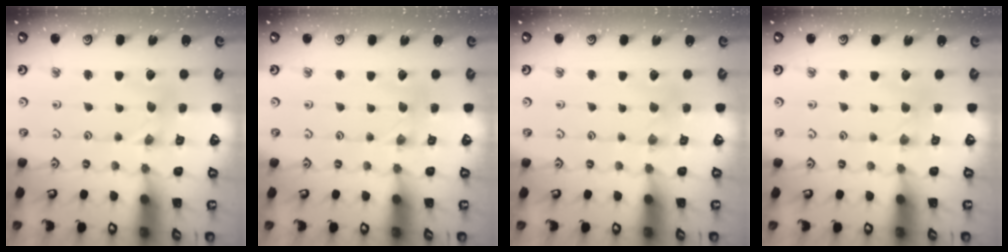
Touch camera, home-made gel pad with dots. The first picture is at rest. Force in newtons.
{"total": 0.0}
{"total": 2.2, "press": 2.2, "slide": 0.5}
{"total": 2.3, "press": 2.3, "slide": 0.4}